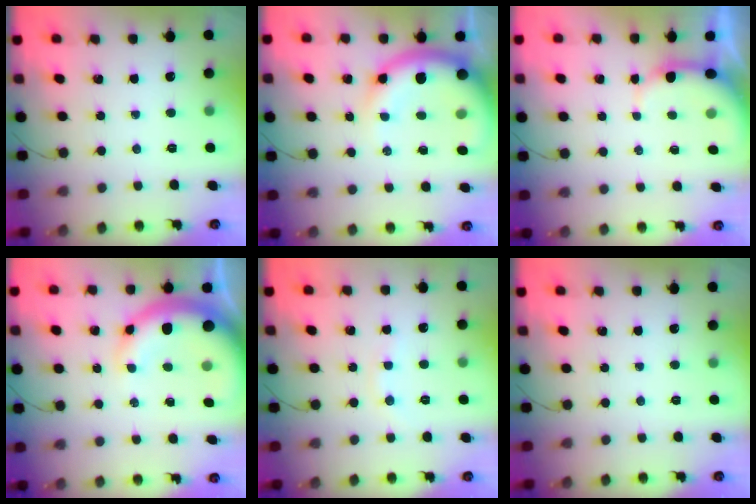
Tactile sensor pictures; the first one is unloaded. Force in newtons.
{"total": 14.5, "press": 14.2, "slide": 3.0}
{"total": 4.8, "press": 4.7, "slide": 0.8}
{"total": 12.2, "press": 11.9, "slide": 2.5}
{"total": 3.8, "press": 3.5, "slide": 1.3}
{"total": 0.0}